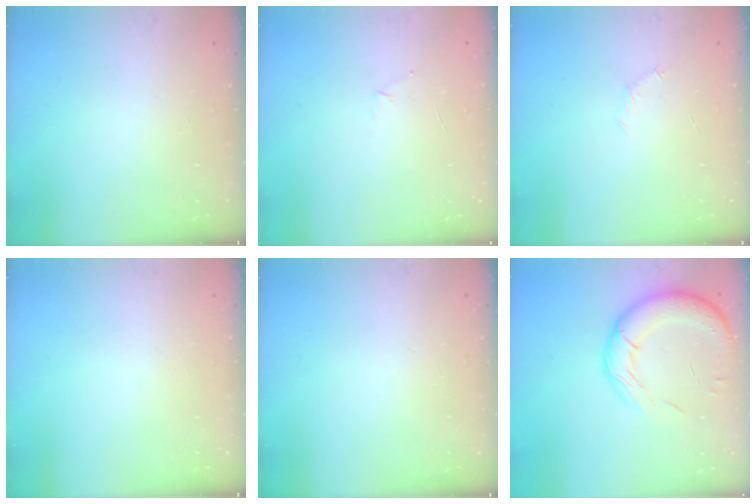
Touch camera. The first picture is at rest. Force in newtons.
{"total": 3.2, "press": 3.1, "slide": 0.8}
{"total": 3.9, "press": 3.7, "slide": 1.0}
{"total": 0.0}
{"total": 0.0}
{"total": 16.4, "press": 15.8, "slide": 4.5}